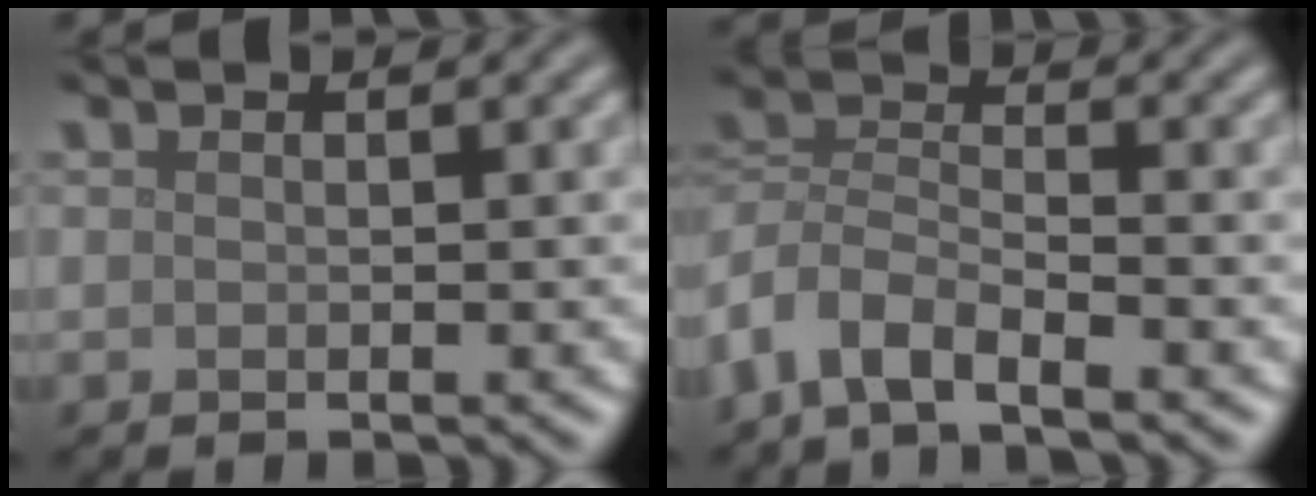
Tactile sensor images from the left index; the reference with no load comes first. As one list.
[{"total": 5.0, "force": [-3.5, 1.9, 2.9], "torque": [-0.056, -0.002, -0.079]}]